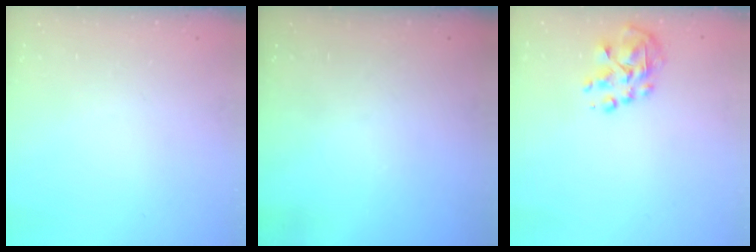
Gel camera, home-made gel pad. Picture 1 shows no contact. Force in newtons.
{"total": 0.0}
{"total": 6.9, "press": 6.6, "slide": 1.9}